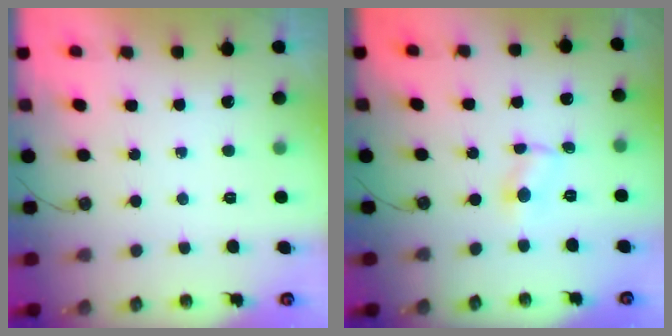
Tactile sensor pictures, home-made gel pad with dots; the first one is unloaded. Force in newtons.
{"total": 1.6, "press": 1.5, "slide": 0.2}